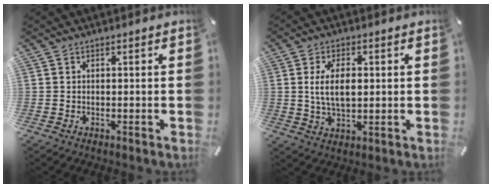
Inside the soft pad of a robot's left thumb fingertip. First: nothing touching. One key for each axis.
{"total": 8.0, "fx": 0.9, "fy": 4.1, "fz": 6.8, "tx": -0.130, "ty": 0.001, "tz": 0.008}